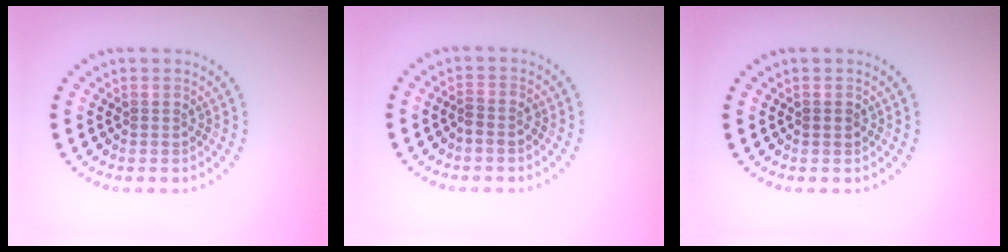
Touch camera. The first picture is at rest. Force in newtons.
{"total": 1.1, "press": 1.0, "slide": 0.6}
{"total": 0.7, "press": 0.6, "slide": 0.1}